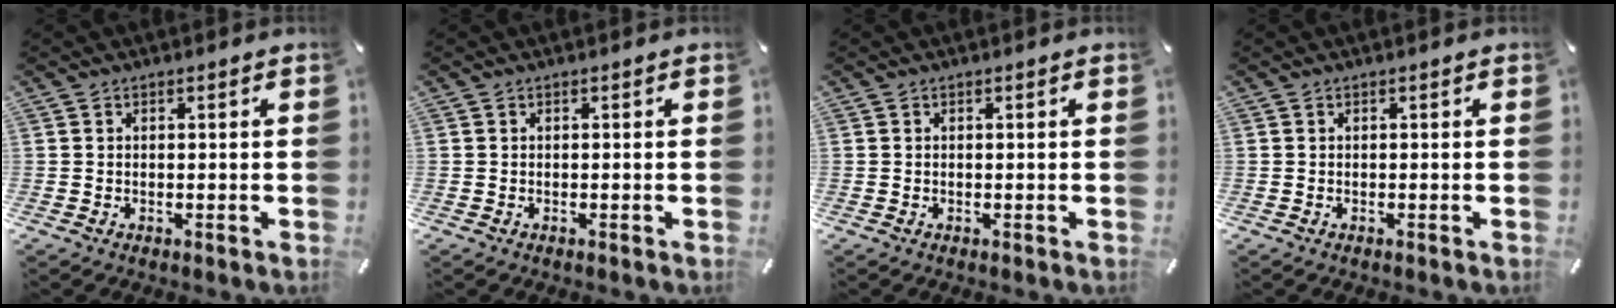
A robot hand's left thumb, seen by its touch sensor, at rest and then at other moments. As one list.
[{"total": 0.0}, {"total": 0.0}, {"total": 0.0}]